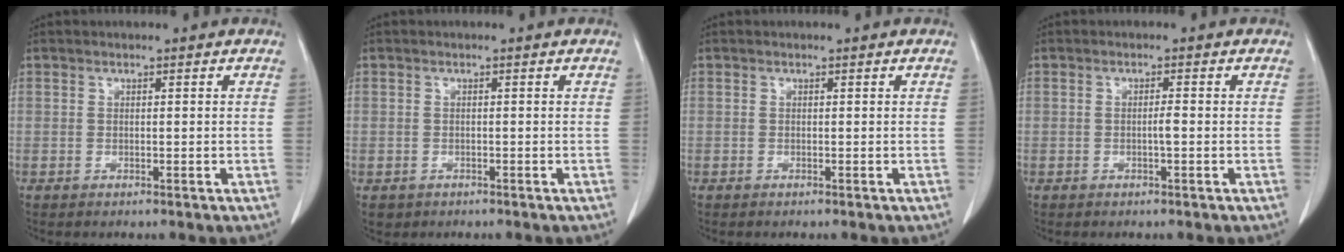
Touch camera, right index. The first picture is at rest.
{"total": 1.8, "force": [-0.8, 1.6, 0.1], "torque": [-0.007, 0.004, -0.008]}
{"total": 0.0}
{"total": 1.2, "force": [-0.3, 0.1, 1.2], "torque": [-0.022, 0.001, -0.004]}